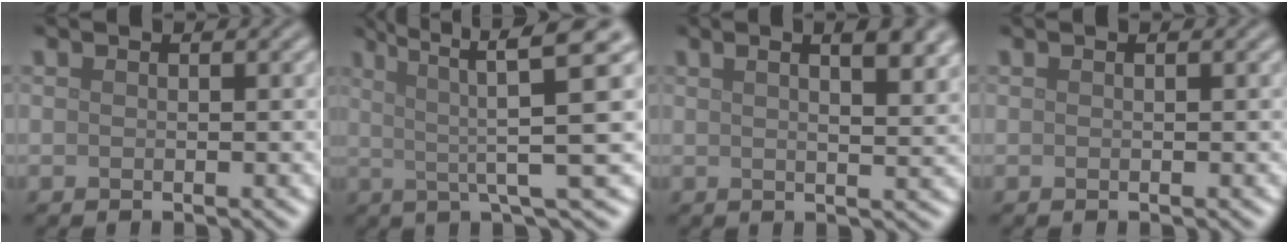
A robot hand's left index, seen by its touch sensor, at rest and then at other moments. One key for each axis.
{"total": 7.7, "fx": 1.6, "fy": 0.9, "fz": 7.5, "tx": -0.117, "ty": 0.013, "tz": 0.029}
{"total": 7.3, "fx": 3.3, "fy": 2.6, "fz": 6.0, "tx": -0.044, "ty": 0.032, "tz": 0.019}
{"total": 0.0}